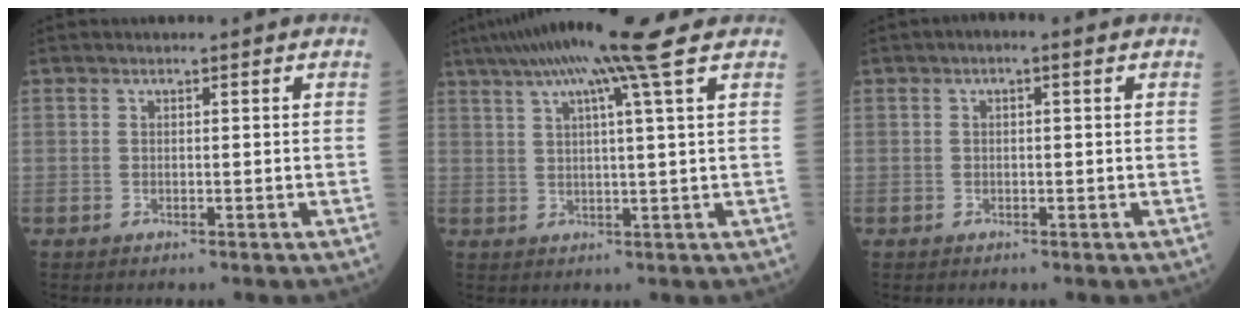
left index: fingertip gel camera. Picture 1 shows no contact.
{"total": 11.6, "force": [7.9, -1.6, 8.3], "torque": [-0.140, 0.024, 0.116]}
{"total": 1.4, "force": [0.5, 0.5, 1.2], "torque": [-0.021, 0.007, 0.003]}